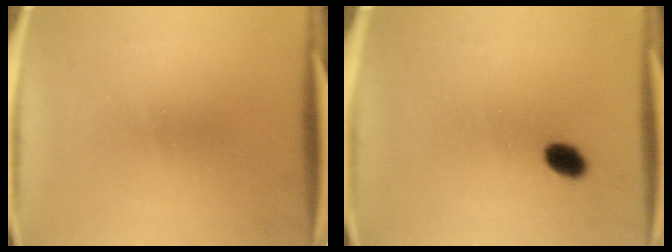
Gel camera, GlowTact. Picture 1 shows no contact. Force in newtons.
{"total": 3.5}